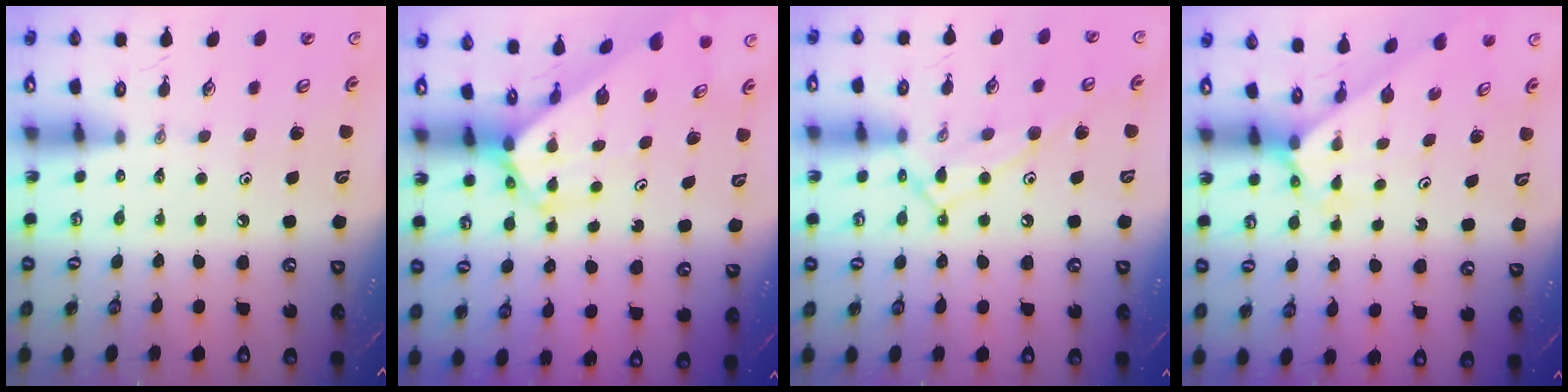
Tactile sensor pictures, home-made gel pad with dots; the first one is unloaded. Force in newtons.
{"total": 3.1, "press": 3.1, "slide": 0.3}
{"total": 12.5, "press": 12.5, "slide": 0.9}
{"total": 1.9, "press": 1.9, "slide": 0.1}